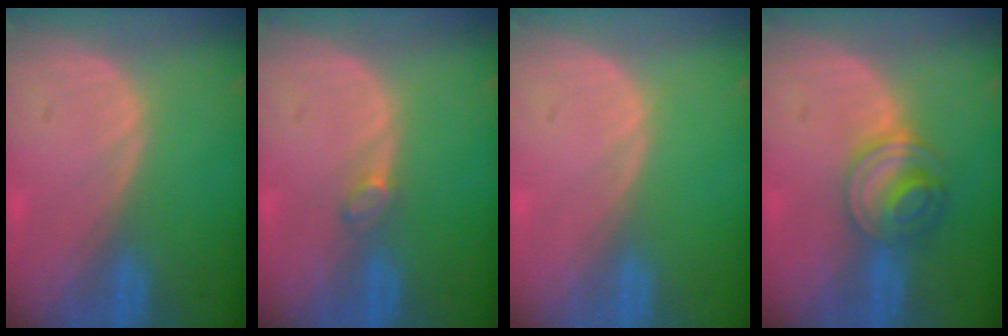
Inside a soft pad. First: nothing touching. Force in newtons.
{"total": 1.4, "press": 1.4, "slide": 0.2}
{"total": 0.0}
{"total": 5.6, "press": 5.5, "slide": 1.3}